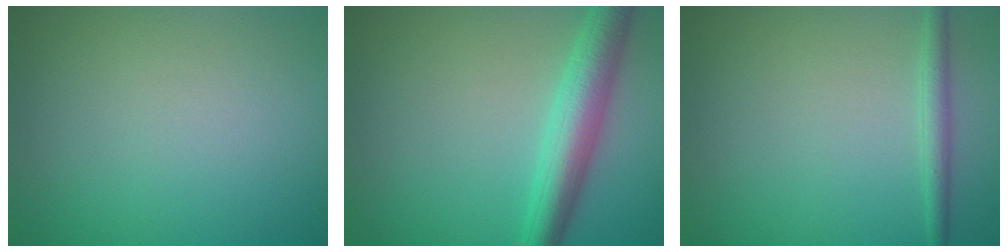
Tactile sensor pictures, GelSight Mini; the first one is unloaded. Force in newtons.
{"total": 5.2, "press": 5.2, "slide": 0.0}
{"total": 1.8, "press": 1.8, "slide": 0.1}